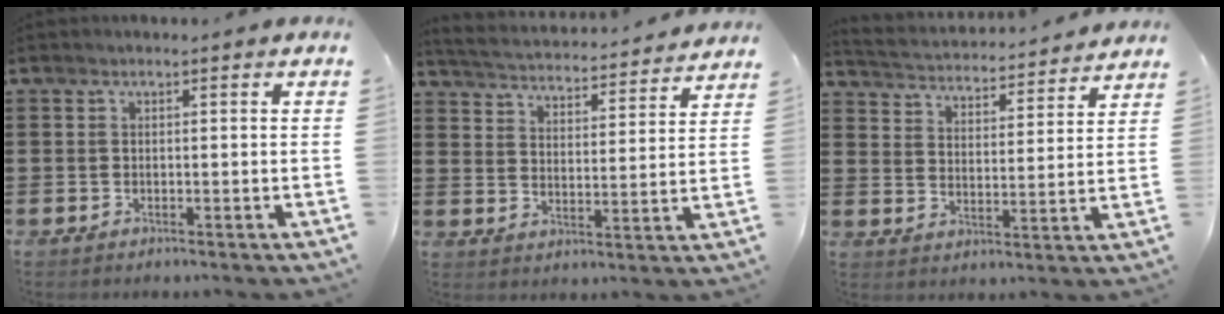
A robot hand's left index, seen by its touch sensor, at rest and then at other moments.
{"total": 3.4, "force": [3.4, -0.3, -0.1], "torque": [-0.020, -0.033, 0.051]}
{"total": 3.4, "force": [3.4, -0.2, -0.2], "torque": [-0.020, -0.031, 0.052]}